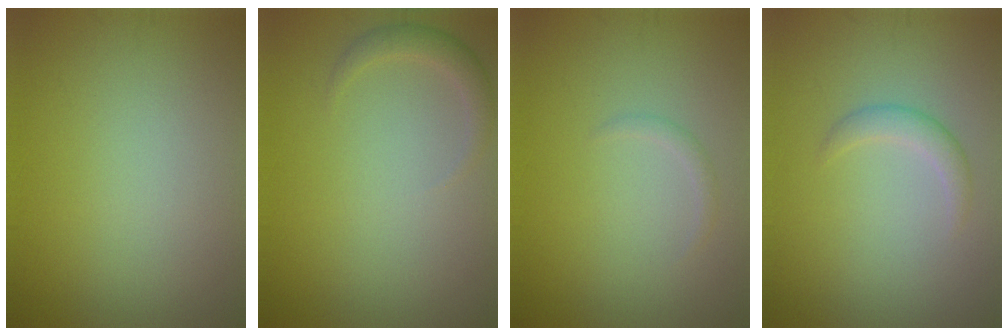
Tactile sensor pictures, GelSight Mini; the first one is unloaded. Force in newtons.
{"total": 1.6, "press": 1.6, "slide": 0.2}
{"total": 0.8, "press": 0.8, "slide": 0.0}
{"total": 1.6, "press": 1.6, "slide": 0.2}